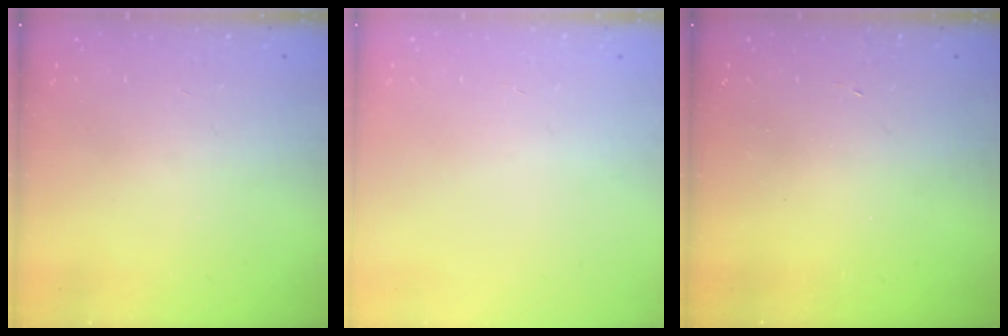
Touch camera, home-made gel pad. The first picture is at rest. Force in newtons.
{"total": 0.0}
{"total": 3.4, "press": 3.4, "slide": 0.3}